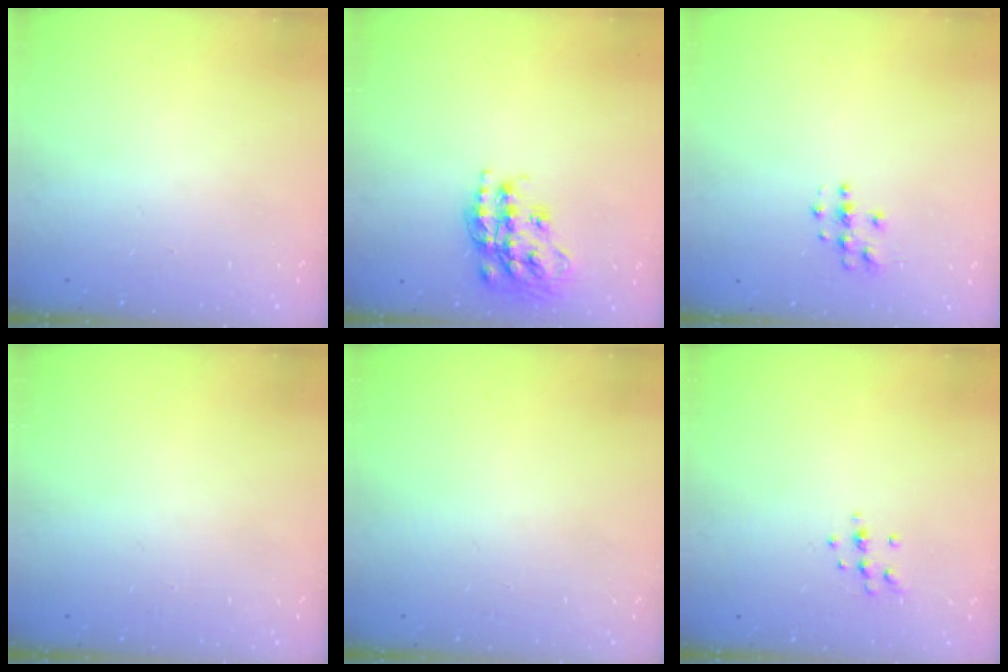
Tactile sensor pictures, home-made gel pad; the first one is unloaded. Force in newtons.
{"total": 18.0, "press": 17.9, "slide": 1.2}
{"total": 3.8, "press": 3.8, "slide": 0.3}
{"total": 0.0}
{"total": 0.0}
{"total": 6.9, "press": 6.8, "slide": 1.2}